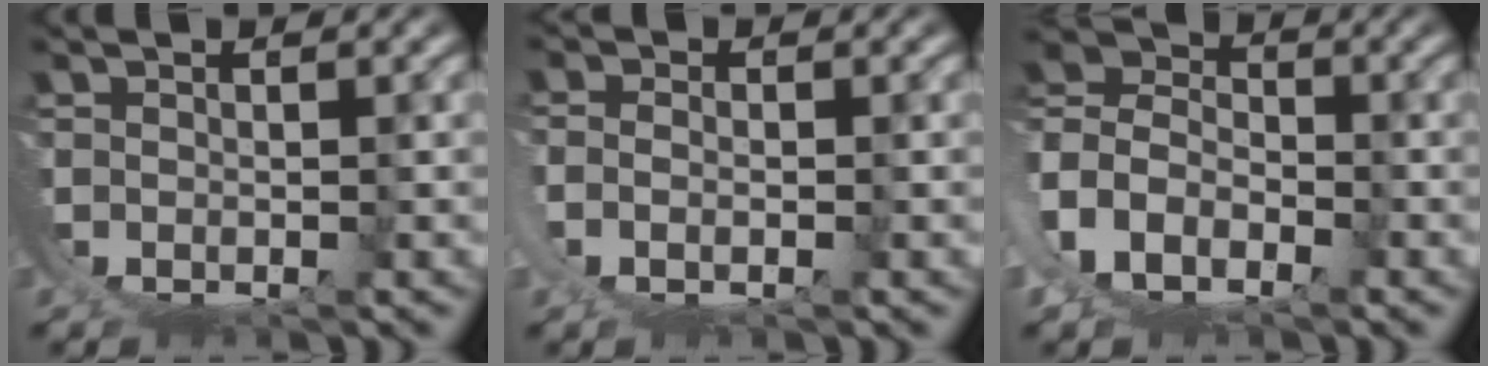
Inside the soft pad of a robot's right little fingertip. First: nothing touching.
{"total": 2.1, "force": [0.9, 1.0, 1.6], "torque": [-0.048, -0.010, 0.020]}
{"total": 10.3, "force": [3.9, 8.3, 4.8], "torque": [-0.141, -0.008, 0.050]}